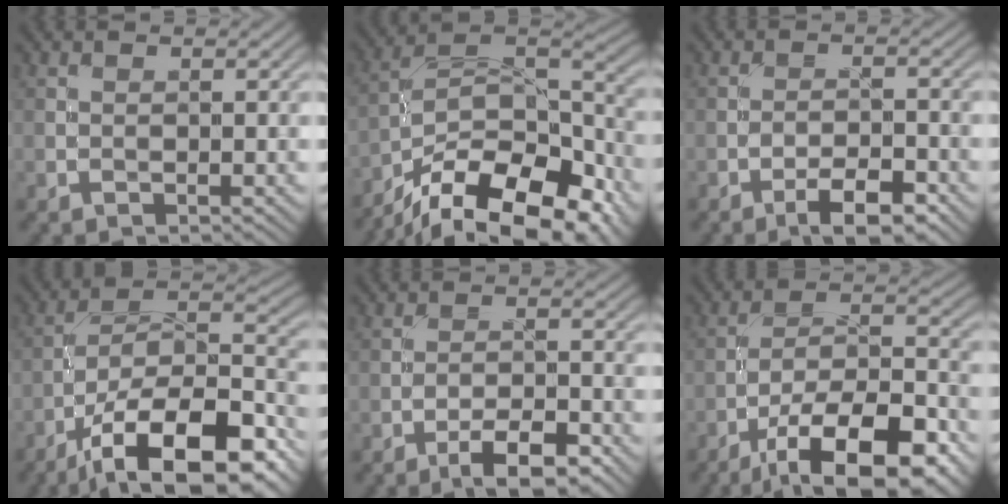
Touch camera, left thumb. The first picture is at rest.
{"total": 18.6, "force": [-13.0, 7.7, 10.8], "torque": [-0.184, -0.030, -0.193]}
{"total": 5.3, "force": [-3.5, 1.6, 3.7], "torque": [-0.059, 0.009, -0.057]}
{"total": 17.8, "force": [-11.2, 6.8, 12.1], "torque": [-0.192, -0.012, -0.188]}
{"total": 5.9, "force": [-3.9, 1.8, 4.1], "torque": [-0.065, 0.007, -0.063]}
{"total": 16.1, "force": [-10.2, 5.4, 11.2], "torque": [-0.180, -0.016, -0.164]}